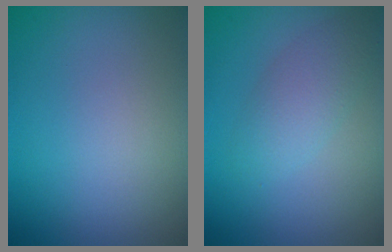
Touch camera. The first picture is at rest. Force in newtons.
{"total": 2.8, "press": 2.8, "slide": 0.2}